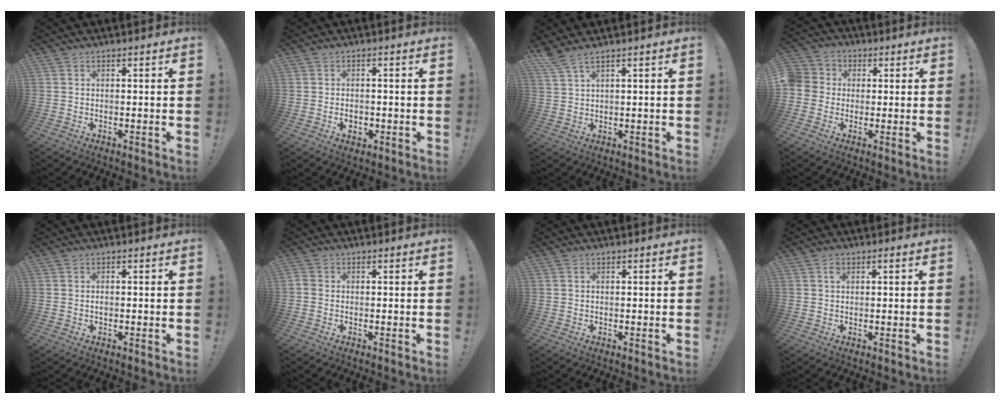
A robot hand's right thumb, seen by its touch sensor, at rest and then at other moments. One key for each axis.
{"total": 2.8, "fx": -0.8, "fy": 2.1, "fz": 1.7, "tx": -0.012, "ty": 0.000, "tz": -0.017}
{"total": 3.6, "fx": 2.7, "fy": -0.1, "fz": 2.4, "tx": -0.056, "ty": -0.014, "tz": 0.051}
{"total": 5.9, "fx": -0.6, "fy": 5.6, "fz": 1.6, "tx": -0.028, "ty": 0.015, "tz": -0.010}
{"total": 0.6, "fx": -0.3, "fy": 0.4, "fz": 0.2, "tx": -0.004, "ty": 0.002, "tz": -0.006}
{"total": 1.4, "fx": -0.5, "fy": 1.1, "fz": 0.6, "tx": -0.012, "ty": 0.005, "tz": -0.008}
{"total": 0.0}
{"total": 1.5, "fx": 0.5, "fy": 0.9, "fz": 1.1, "tx": -0.009, "ty": 0.000, "tz": 0.005}